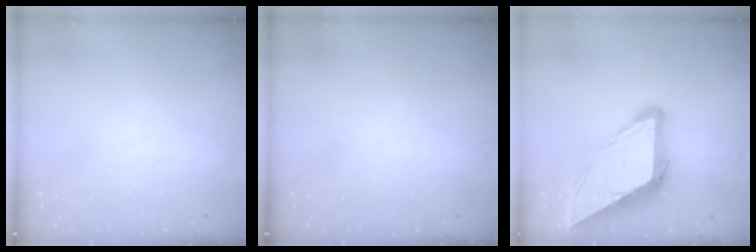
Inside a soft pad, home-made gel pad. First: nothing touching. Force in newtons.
{"total": 0.0}
{"total": 12.0, "press": 11.9, "slide": 1.2}